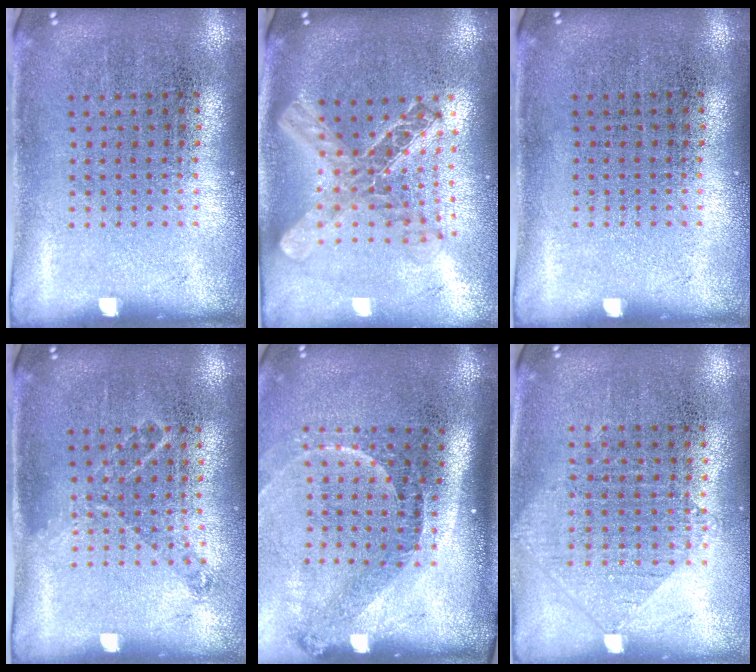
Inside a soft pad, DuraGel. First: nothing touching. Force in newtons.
{"total": 2.2, "press": 1.8, "slide": 1.3}
{"total": 0.0}
{"total": 0.9, "press": 0.8, "slide": 0.2}
{"total": 2.0, "press": 1.4, "slide": 1.5}
{"total": 1.0, "press": 0.9, "slide": 0.4}